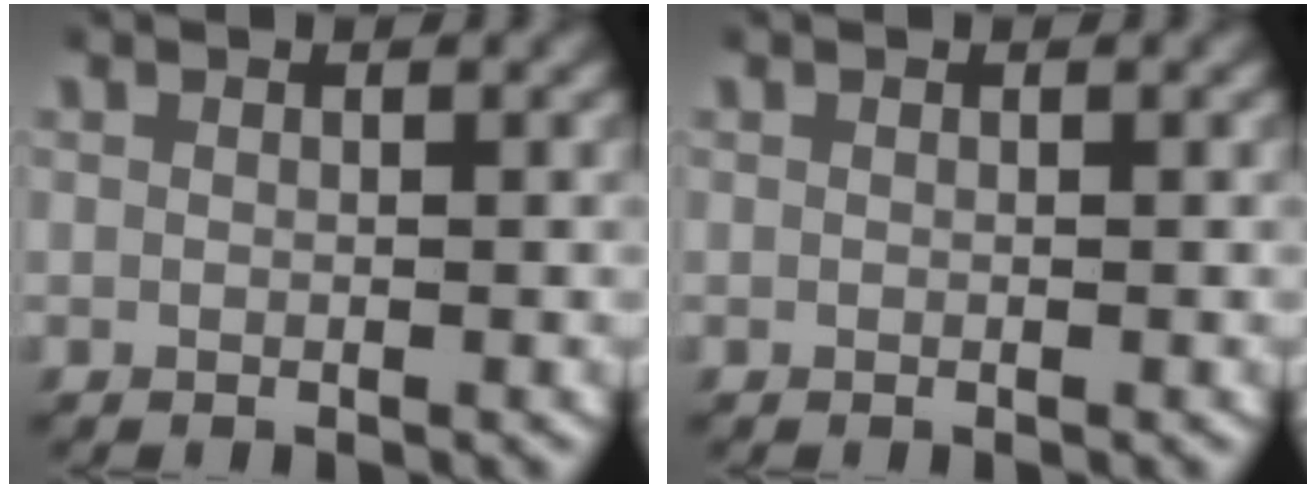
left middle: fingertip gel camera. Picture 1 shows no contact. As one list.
[{"total": 0.0}]